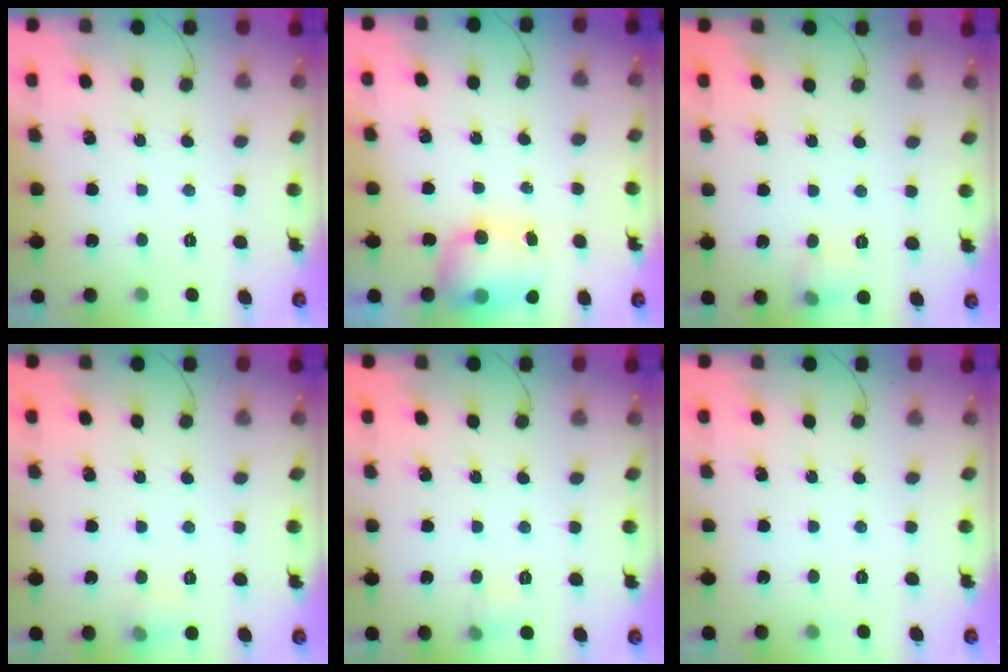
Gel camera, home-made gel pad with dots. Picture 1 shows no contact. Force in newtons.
{"total": 8.9, "press": 8.4, "slide": 3.0}
{"total": 5.5, "press": 5.4, "slide": 1.2}
{"total": 5.7, "press": 5.3, "slide": 2.0}
{"total": 4.4, "press": 4.2, "slide": 1.3}
{"total": 6.2, "press": 1.7, "slide": 5.9}